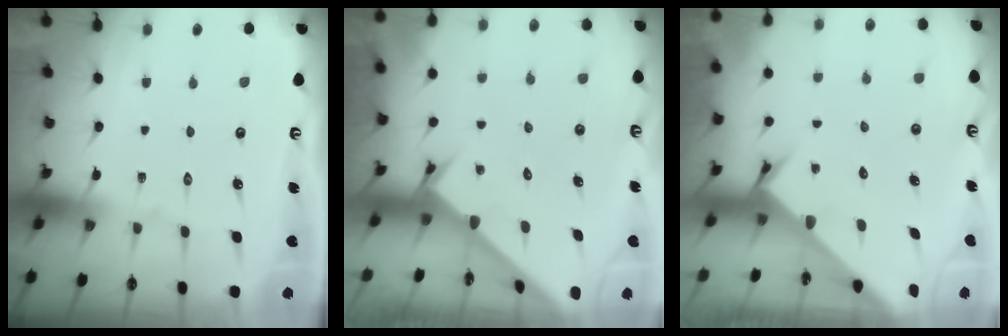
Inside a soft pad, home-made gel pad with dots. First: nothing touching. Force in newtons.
{"total": 2.8, "press": 2.8, "slide": 0.3}
{"total": 2.6, "press": 2.6, "slide": 0.2}